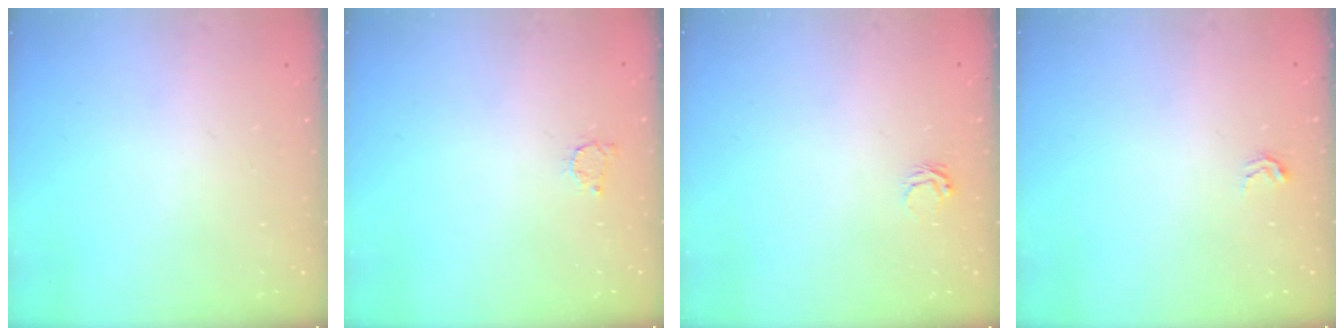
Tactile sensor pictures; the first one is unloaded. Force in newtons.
{"total": 2.4, "press": 2.4, "slide": 0.3}
{"total": 4.3, "press": 4.3, "slide": 0.3}
{"total": 2.7, "press": 2.7, "slide": 0.4}